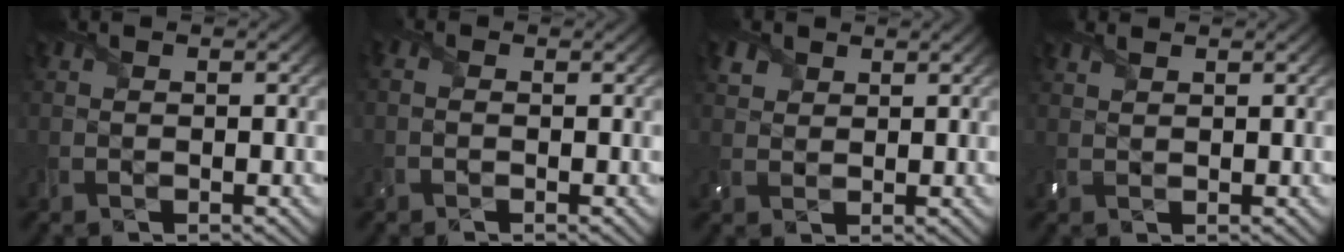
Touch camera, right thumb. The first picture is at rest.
{"total": 0.8, "force": [-0.3, 0.4, 0.6], "torque": [-0.016, -0.001, -0.008]}
{"total": 2.1, "force": [1.4, 1.4, 0.5], "torque": [-0.019, 0.002, 0.030]}
{"total": 1.5, "force": [1.3, 0.4, 0.6], "torque": [-0.024, 0.005, 0.031]}